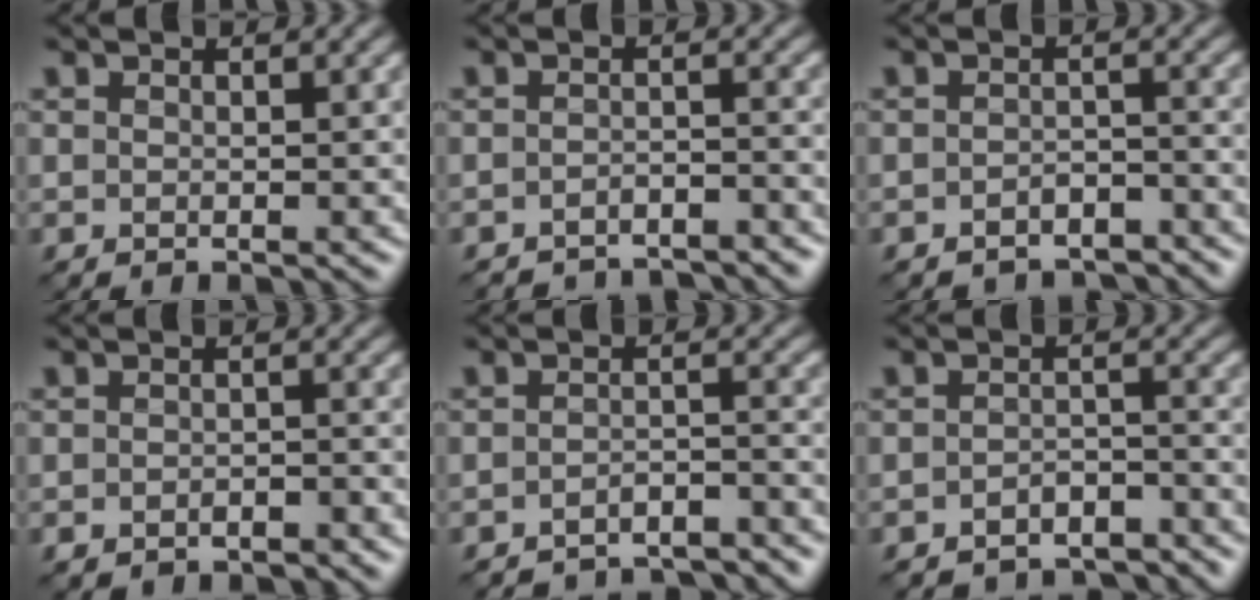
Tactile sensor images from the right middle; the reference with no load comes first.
{"total": 4.7, "force": [-4.6, 0.3, 0.5], "torque": [-0.012, -0.008, -0.070]}
{"total": 3.4, "force": [-3.2, 1.0, 0.6], "torque": [-0.010, -0.001, -0.048]}
{"total": 1.6, "force": [-1.2, 0.8, 0.7], "torque": [-0.015, 0.003, -0.021]}
{"total": 5.8, "force": [-5.7, 0.8, 1.1], "torque": [-0.020, -0.011, -0.078]}
{"total": 4.5, "force": [-4.3, 1.1, 0.7], "torque": [-0.009, -0.006, -0.063]}